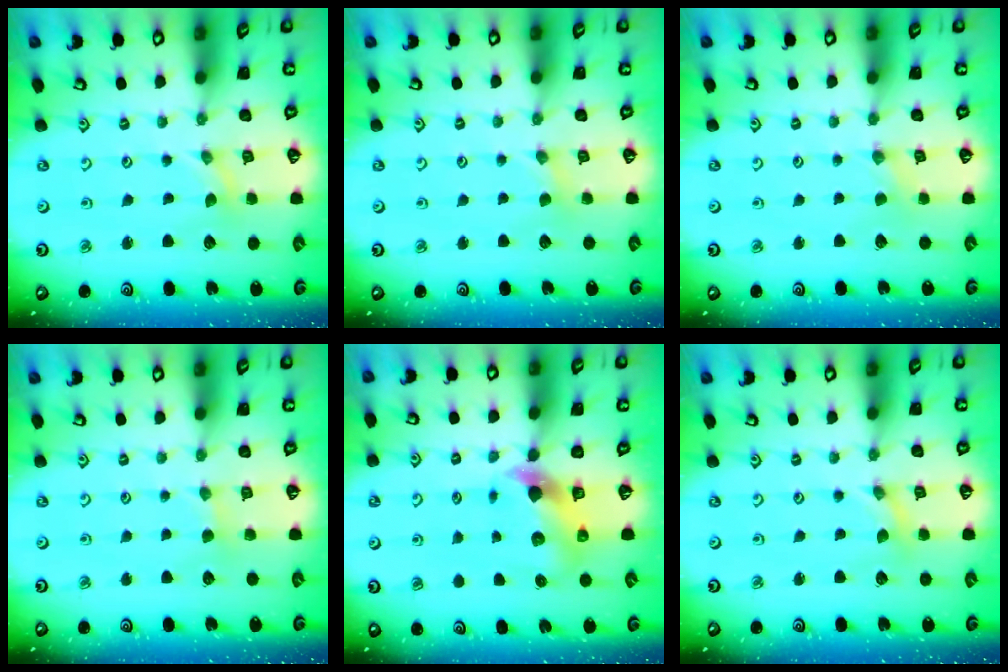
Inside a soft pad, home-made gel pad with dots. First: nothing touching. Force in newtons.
{"total": 0.9, "press": 0.9, "slide": 0.2}
{"total": 0.0}
{"total": 1.9, "press": 1.9, "slide": 0.3}
{"total": 6.4, "press": 6.4, "slide": 0.5}
{"total": 0.0}